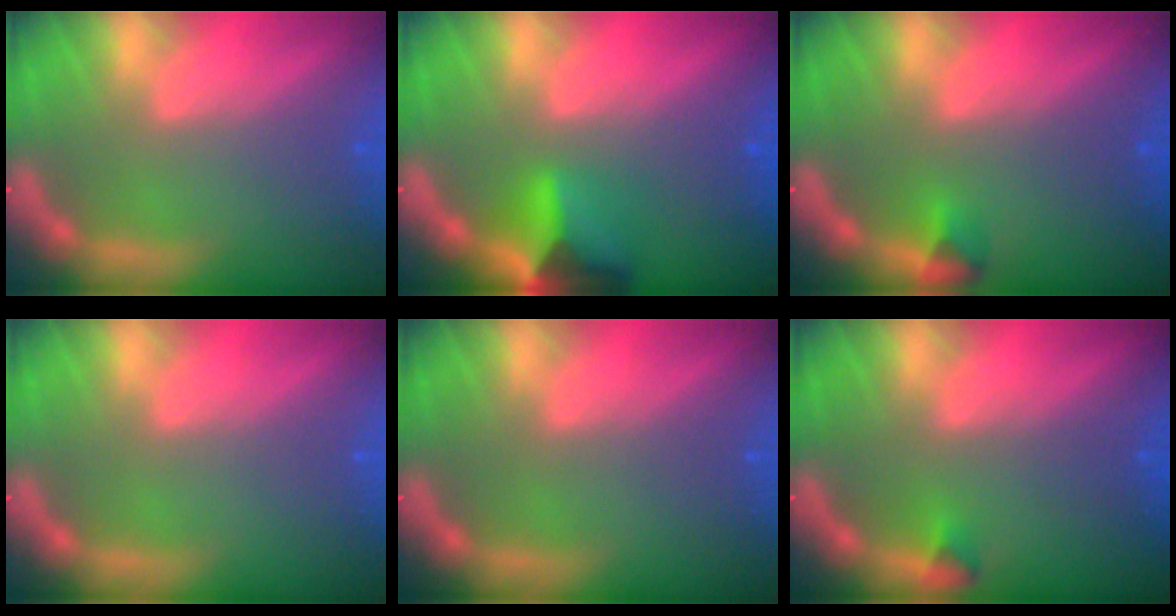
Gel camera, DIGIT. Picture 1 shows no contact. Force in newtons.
{"total": 5.9}
{"total": 1.4}
{"total": 0.0}
{"total": 0.0}
{"total": 0.9}